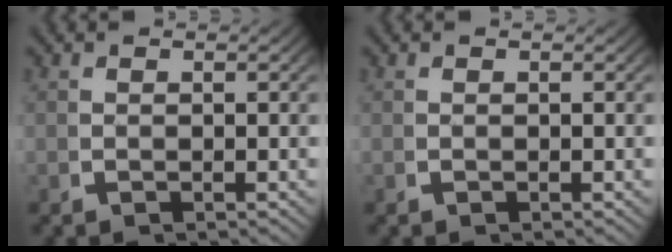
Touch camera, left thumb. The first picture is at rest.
{"total": 0.0}